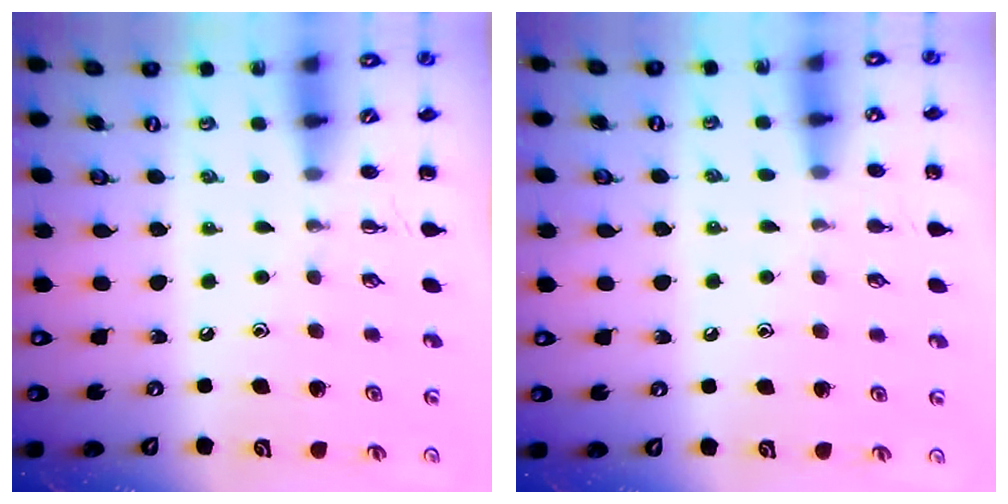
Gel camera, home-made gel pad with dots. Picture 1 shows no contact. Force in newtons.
{"total": 5.8, "press": 5.4, "slide": 1.9}